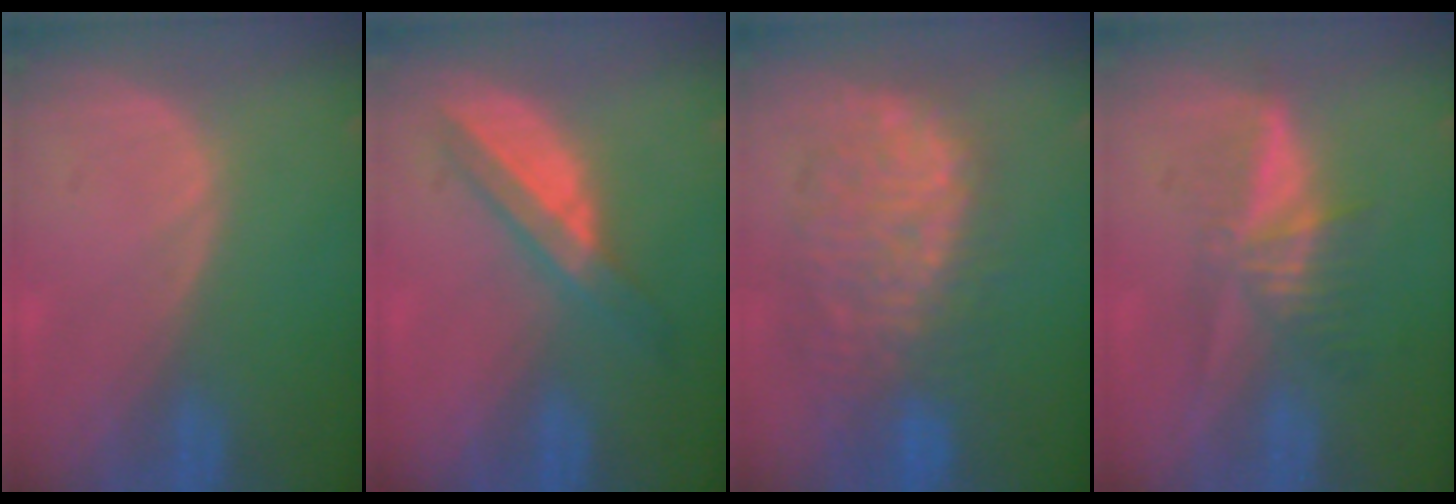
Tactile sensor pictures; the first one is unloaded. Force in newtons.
{"total": 6.0, "press": 5.3, "slide": 2.8}
{"total": 10.4, "press": 9.8, "slide": 3.5}
{"total": 5.3, "press": 5.2, "slide": 1.1}